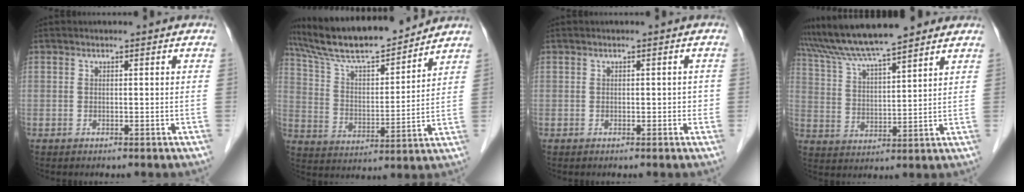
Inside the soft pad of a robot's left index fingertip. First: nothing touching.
{"total": 16.0, "force": [14.5, 1.8, 6.5], "torque": [-0.125, 0.010, 0.256]}
{"total": 0.9, "force": [-0.1, 0.7, 0.6], "torque": [-0.002, 0.004, -0.003]}
{"total": 13.6, "force": [12.0, 1.1, 6.4], "torque": [-0.116, 0.027, 0.210]}